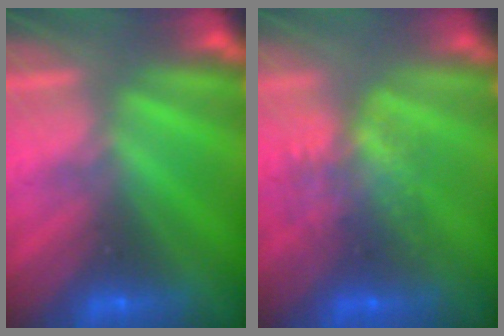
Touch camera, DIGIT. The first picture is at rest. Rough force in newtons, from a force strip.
{"total": 5.8}